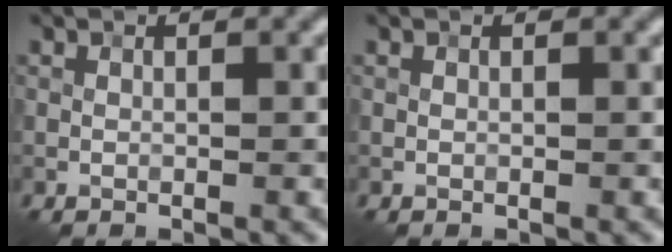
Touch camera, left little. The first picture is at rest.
{"total": 0.0}